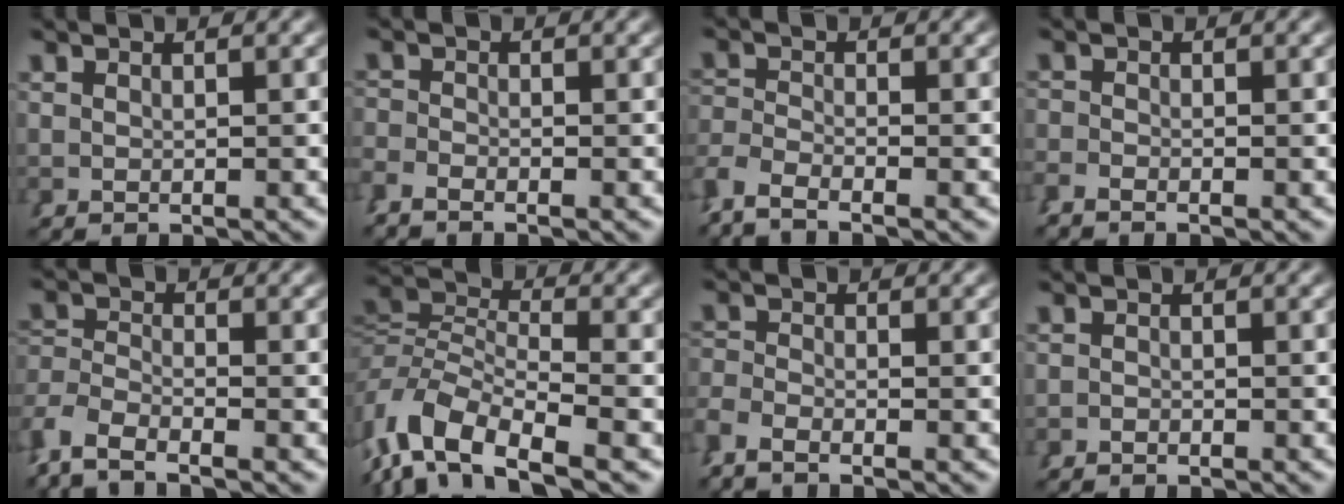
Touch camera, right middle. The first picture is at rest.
{"total": 1.5, "force": [-1.4, -0.2, 0.3], "torque": [-0.003, -0.004, -0.028]}
{"total": 3.3, "force": [-2.6, 1.2, 1.5], "torque": [-0.048, -0.016, -0.038]}
{"total": 1.3, "force": [-1.2, -0.3, 0.2], "torque": [0.001, -0.004, -0.023]}
{"total": 4.4, "force": [-2.6, 3.0, 1.9], "torque": [-0.066, -0.022, -0.041]}
{"total": 7.7, "force": [-2.3, 5.3, 5.1], "torque": [-0.130, -0.026, -0.029]}
{"total": 2.0, "force": [-1.8, 0.3, 0.9], "torque": [-0.022, -0.007, -0.031]}
{"total": 1.0, "force": [-0.8, -0.5, -0.4], "torque": [0.012, -0.004, -0.014]}